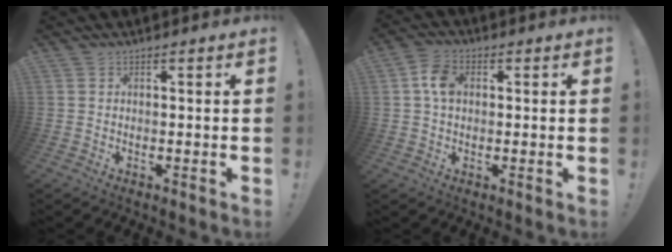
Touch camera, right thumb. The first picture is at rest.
{"total": 6.8, "force": [0.8, 4.8, 4.8], "torque": [-0.074, 0.005, 0.013]}